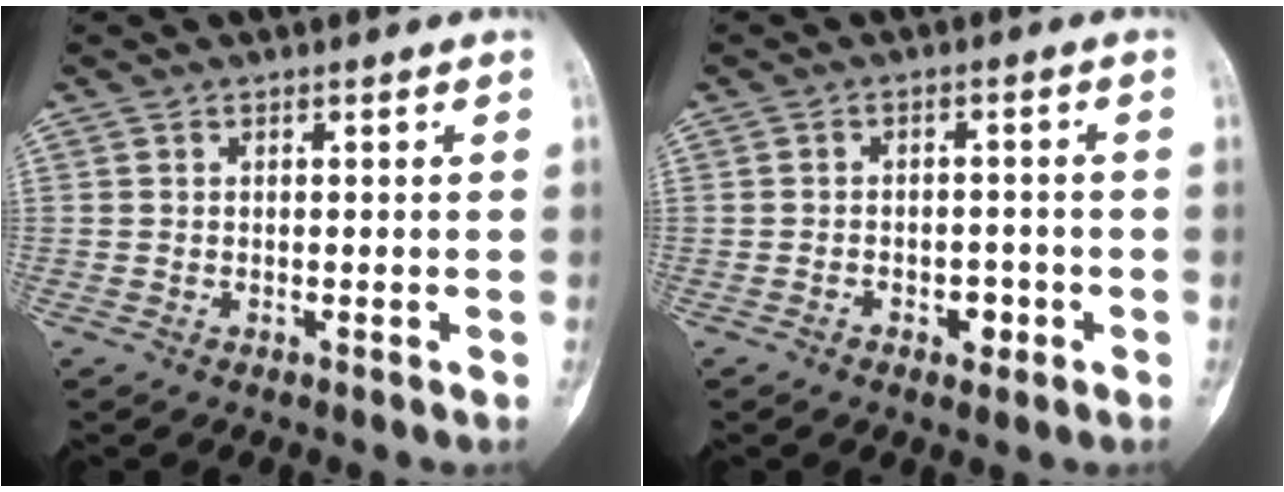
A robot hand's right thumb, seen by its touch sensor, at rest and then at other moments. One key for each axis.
{"total": 3.5, "fx": -1.6, "fy": 2.2, "fz": 2.1, "tx": -0.018, "ty": 0.016, "tz": -0.020}